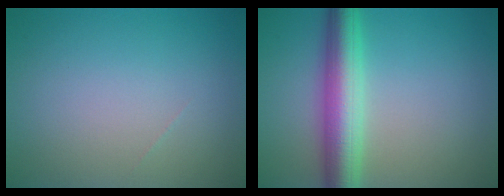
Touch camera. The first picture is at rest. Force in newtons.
{"total": 6.3, "press": 6.3, "slide": 0.2}